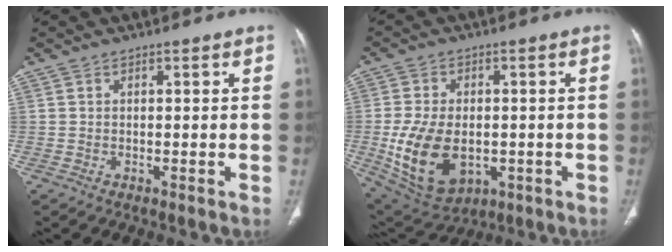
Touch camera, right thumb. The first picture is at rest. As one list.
[{"total": 15.2, "force": [-2.8, 9.8, 11.3], "torque": [-0.197, -0.003, -0.022]}]